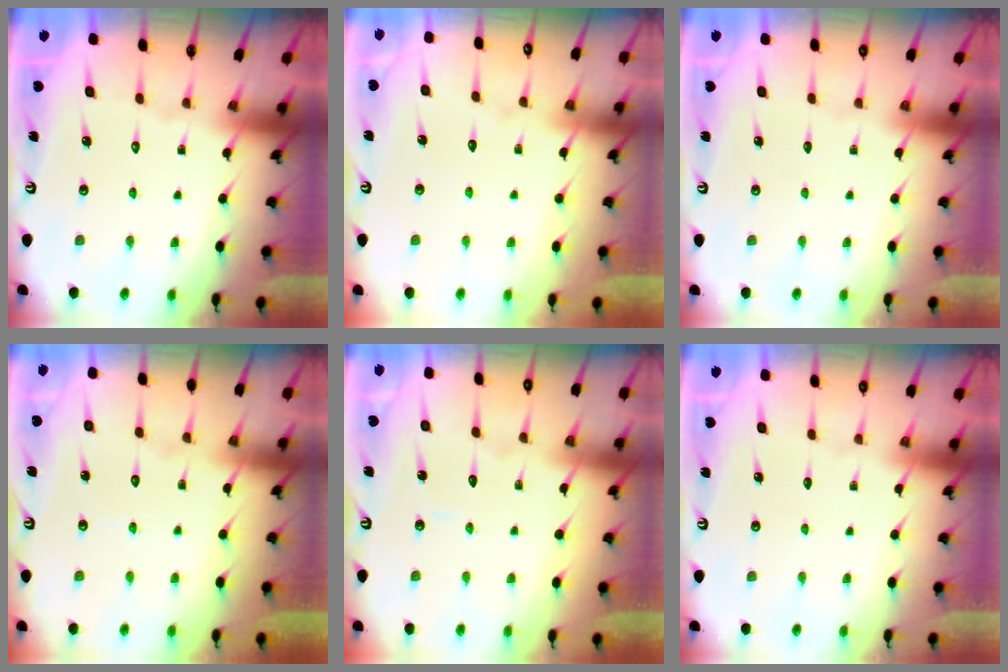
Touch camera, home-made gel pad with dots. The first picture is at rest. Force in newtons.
{"total": 3.9, "press": 3.9, "slide": 0.5}
{"total": 0.0}
{"total": 2.7, "press": 2.7, "slide": 0.2}
{"total": 3.3, "press": 3.3, "slide": 0.2}
{"total": 0.0}